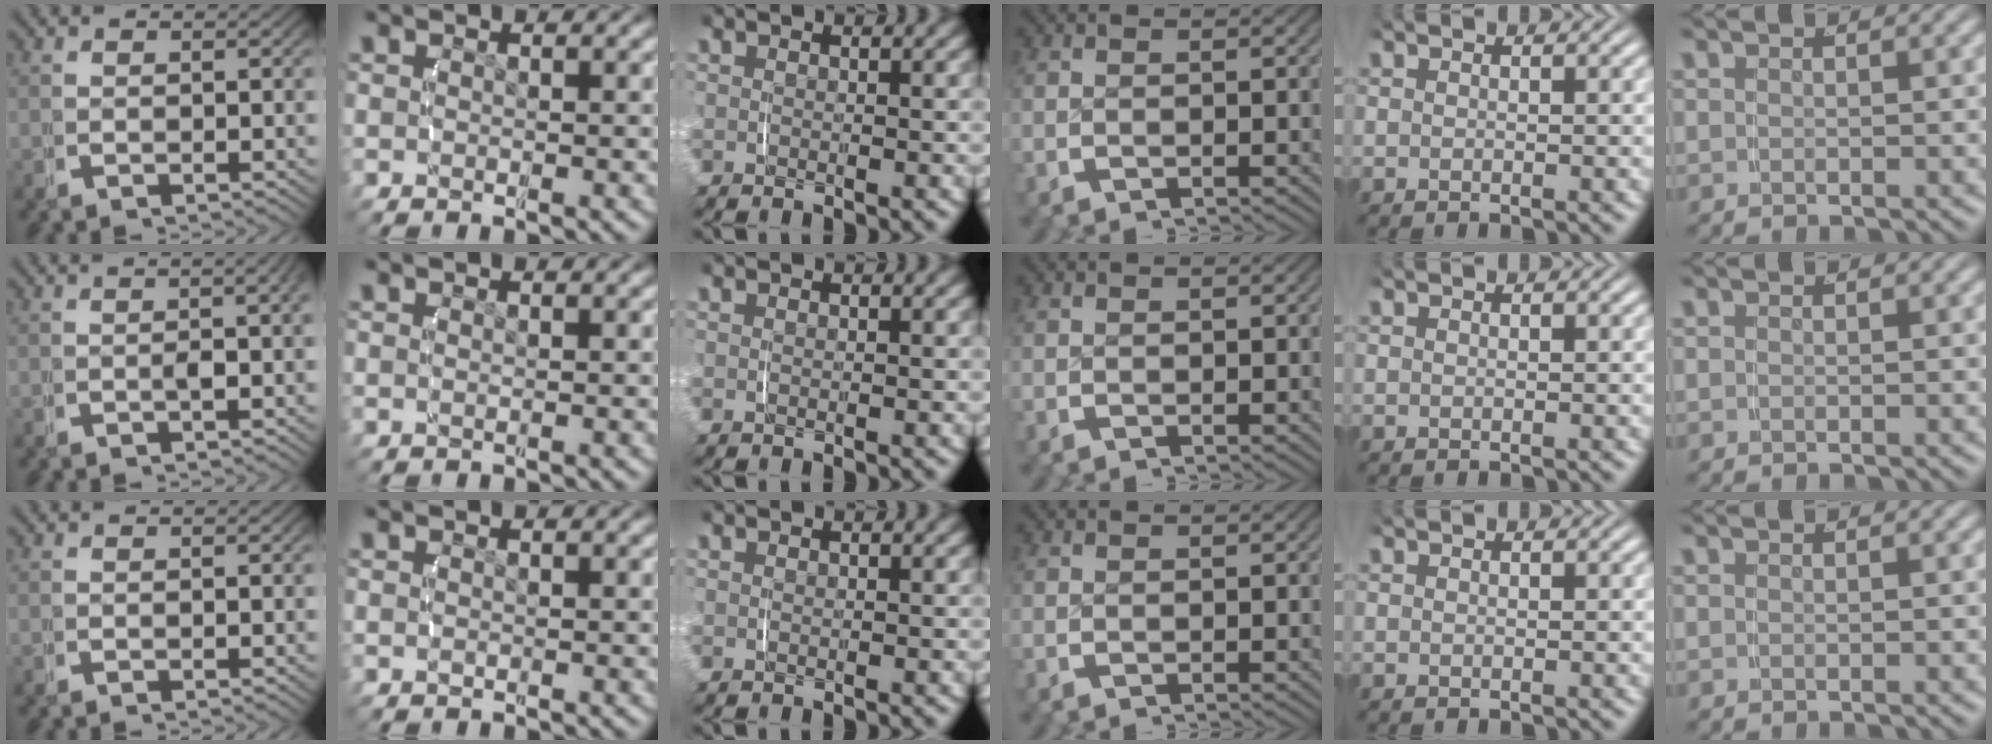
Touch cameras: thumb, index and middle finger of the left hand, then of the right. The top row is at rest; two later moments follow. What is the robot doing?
{"motion": "lift_and_place", "object": "jewelry box"}